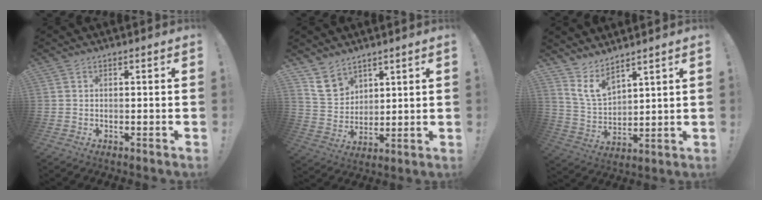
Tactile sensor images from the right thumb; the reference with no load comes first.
{"total": 9.6, "force": [7.0, 6.0, 2.5], "torque": [-0.046, -0.044, 0.142]}
{"total": 8.9, "force": [6.9, 3.8, 4.2], "torque": [-0.092, -0.039, 0.136]}